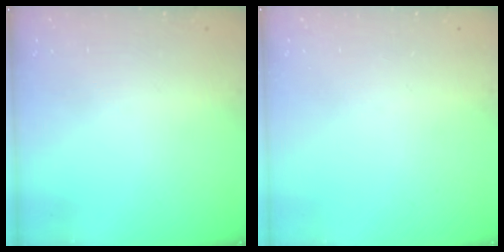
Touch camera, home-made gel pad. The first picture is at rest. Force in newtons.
{"total": 0.0}